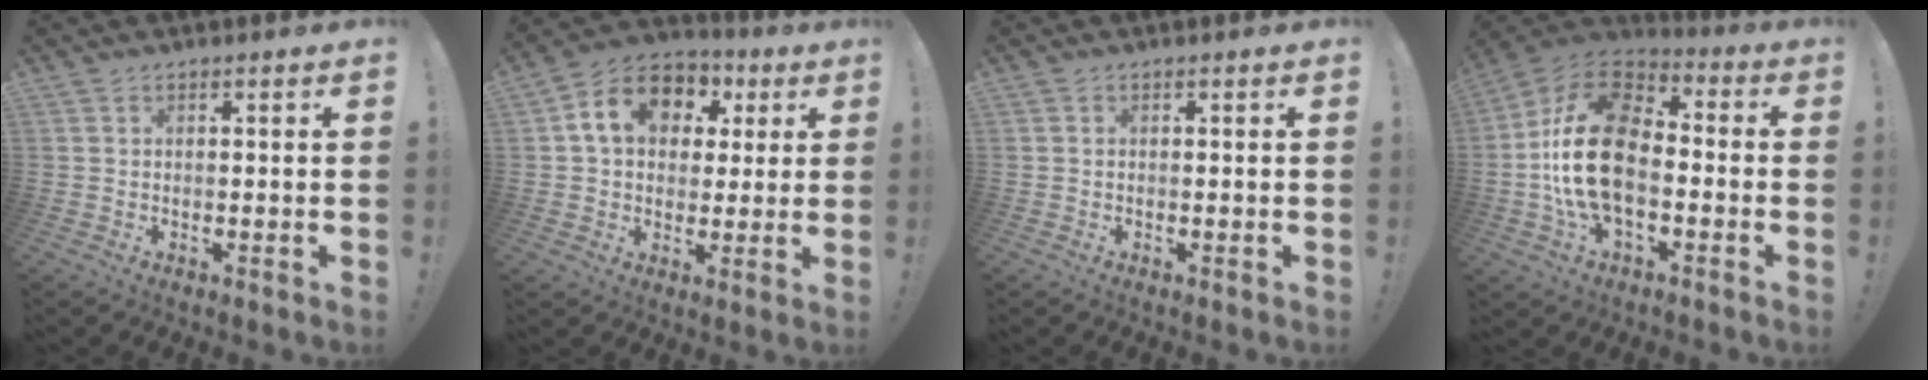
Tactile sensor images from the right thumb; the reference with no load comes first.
{"total": 13.7, "force": [4.2, 10.6, 7.6], "torque": [-0.115, 0.002, 0.084]}
{"total": 0.0}
{"total": 22.3, "force": [-2.6, 13.4, 17.6], "torque": [-0.337, 0.030, -0.041]}